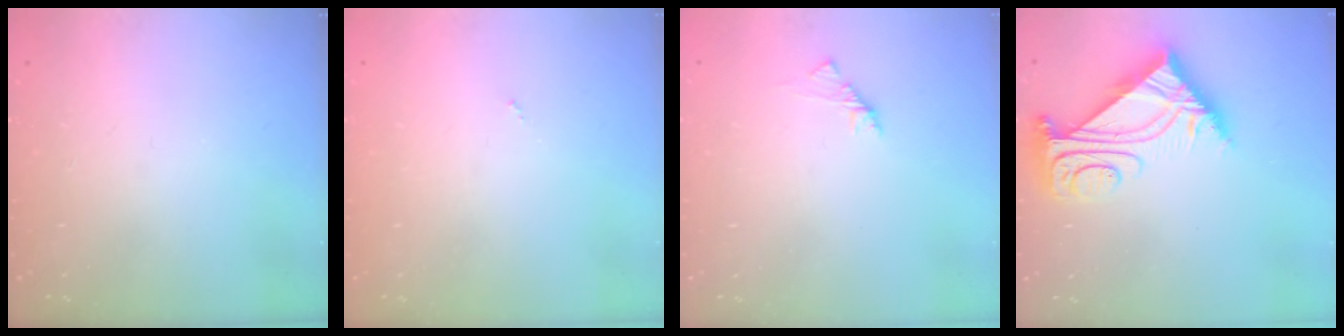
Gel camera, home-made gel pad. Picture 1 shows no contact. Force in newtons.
{"total": 0.0}
{"total": 1.7, "press": 1.6, "slide": 0.5}
{"total": 8.9, "press": 8.8, "slide": 1.1}